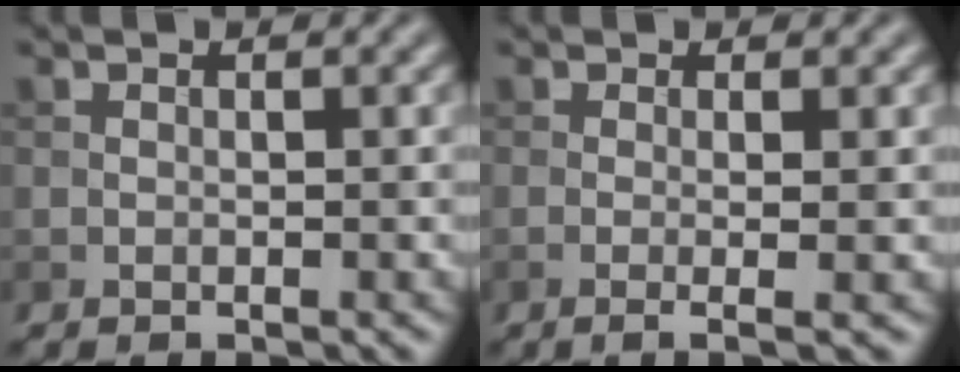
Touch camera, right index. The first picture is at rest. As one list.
[{"total": 2.6, "force": [-0.2, 0.7, 2.5], "torque": [-0.036, -0.003, -0.007]}]